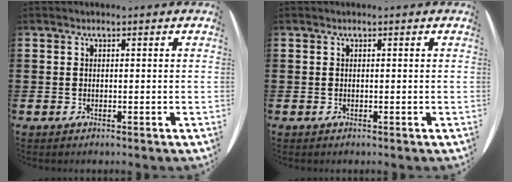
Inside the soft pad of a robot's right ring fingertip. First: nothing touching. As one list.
[{"total": 0.0}]